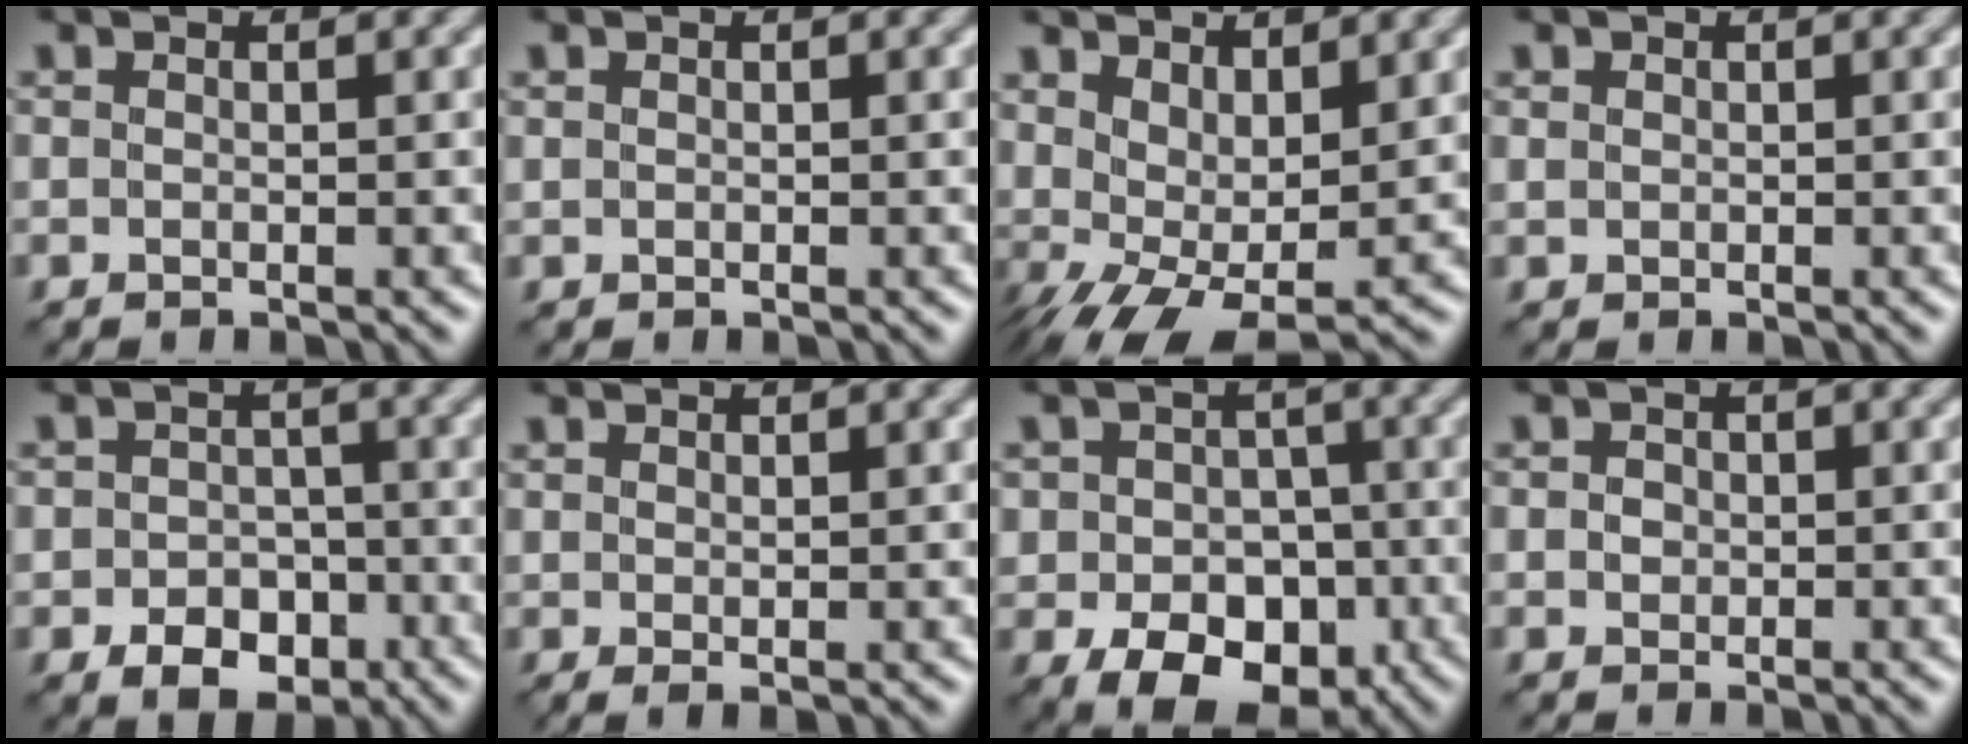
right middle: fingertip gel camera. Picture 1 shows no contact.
{"total": 0.0}
{"total": 7.0, "force": [0.6, 3.3, 6.1], "torque": [-0.113, -0.008, 0.020]}
{"total": 0.8, "force": [0.3, 0.8, 0.0], "torque": [0.001, -0.003, 0.007]}
{"total": 5.0, "force": [-2.3, 3.6, 2.5], "torque": [-0.033, -0.005, -0.042]}
{"total": 0.7, "force": [0.5, 0.0, 0.5], "torque": [-0.014, 0.000, 0.014]}
{"total": 8.6, "force": [-3.4, 5.9, 5.3], "torque": [-0.077, -0.016, -0.057]}
{"total": 1.6, "force": [0.3, 1.3, 0.8], "torque": [-0.010, 0.011, -0.003]}